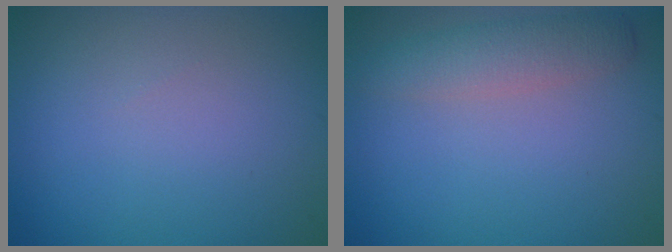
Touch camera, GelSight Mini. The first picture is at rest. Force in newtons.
{"total": 2.7, "press": 2.7, "slide": 0.1}